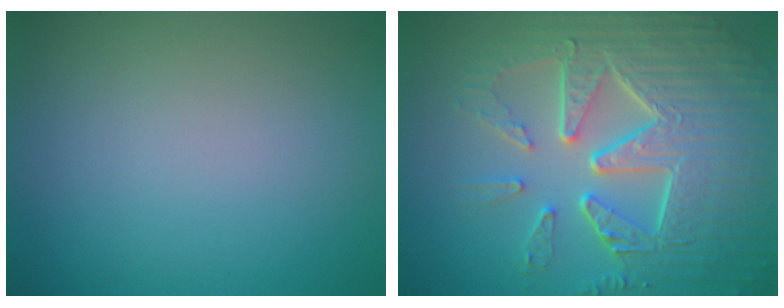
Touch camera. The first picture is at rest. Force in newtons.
{"total": 9.7, "press": 6.5, "slide": 7.1}